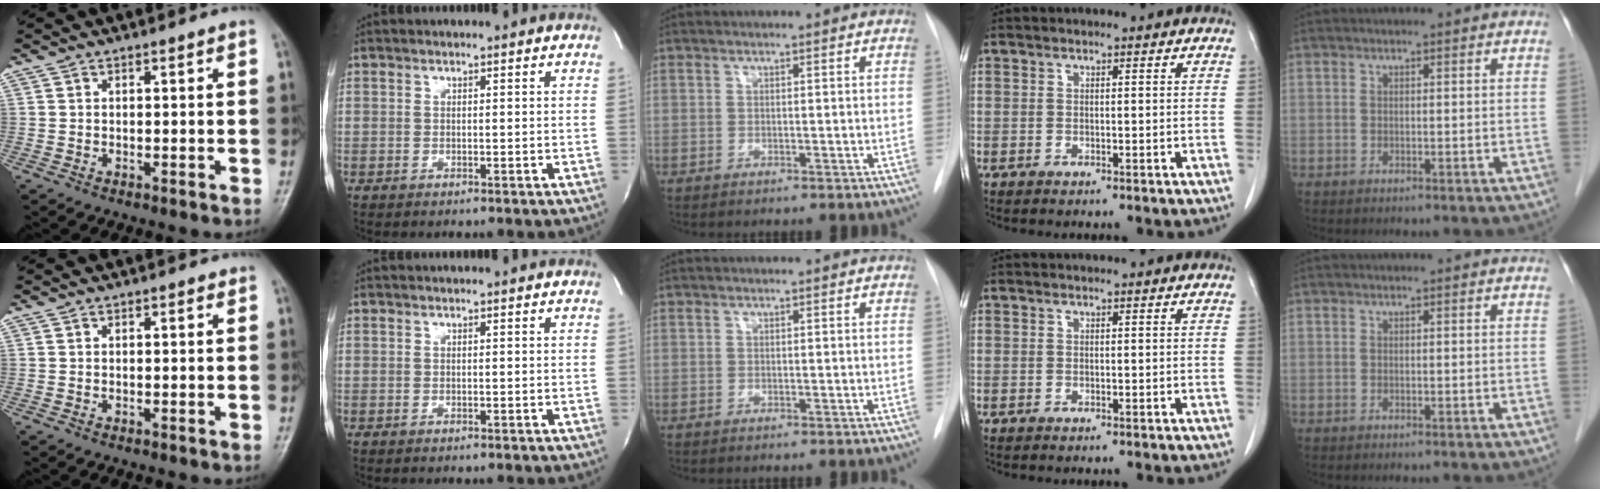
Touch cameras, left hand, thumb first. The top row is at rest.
{}